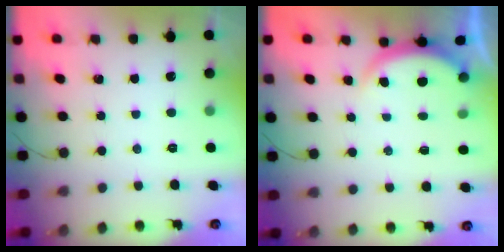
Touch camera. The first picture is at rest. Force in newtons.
{"total": 4.1, "press": 4.1, "slide": 0.6}